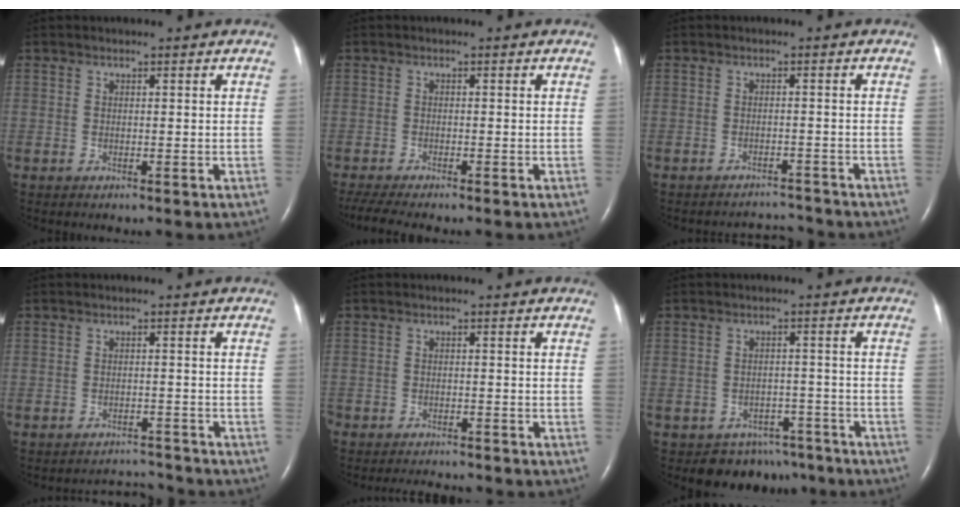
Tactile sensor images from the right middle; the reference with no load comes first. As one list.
[{"total": 6.0, "force": [-5.1, 0.3, 3.2], "torque": [-0.058, -0.012, -0.086]}, {"total": 3.2, "force": [-3.0, -0.2, -1.1], "torque": [0.015, 0.003, -0.042]}, {"total": 3.8, "force": [-3.6, -0.3, -1.3], "torque": [0.018, 0.005, -0.050]}, {"total": 5.4, "force": [-5.2, 1.0, 1.3], "torque": [-0.015, -0.006, -0.073]}, {"total": 6.8, "force": [-5.5, 4.1, 0.0], "torque": [0.014, 0.024, -0.069]}]